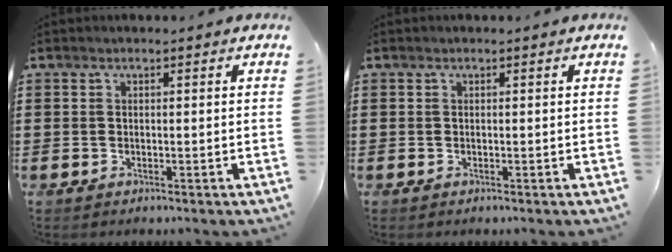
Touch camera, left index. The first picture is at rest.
{"total": 0.0}